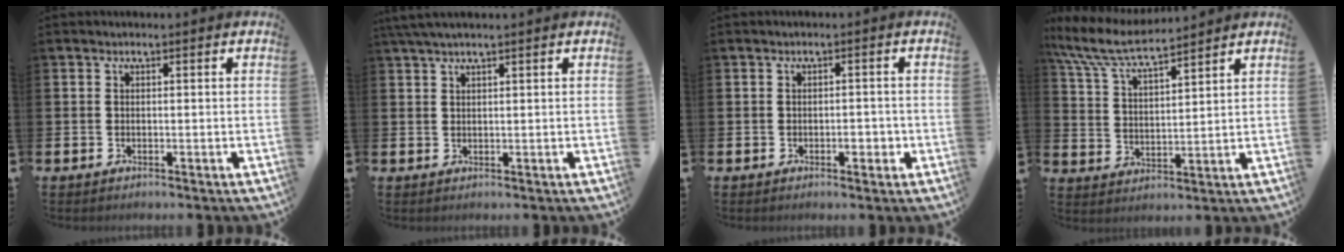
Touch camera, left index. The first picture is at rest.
{"total": 2.3, "force": [1.8, 0.1, 1.3], "torque": [-0.036, 0.005, 0.035]}
{"total": 1.8, "force": [-0.6, 0.9, 1.5], "torque": [-0.017, -0.003, -0.013]}
{"total": 7.7, "force": [7.0, 1.0, 3.0], "torque": [-0.090, -0.033, 0.124]}